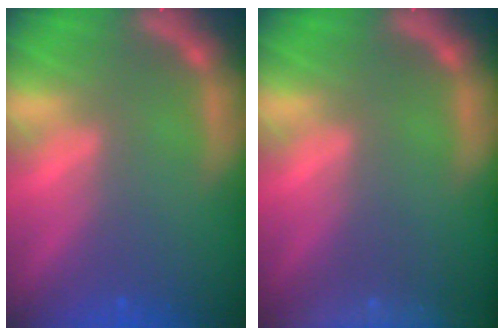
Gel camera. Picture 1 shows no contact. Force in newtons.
{"total": 10.0}